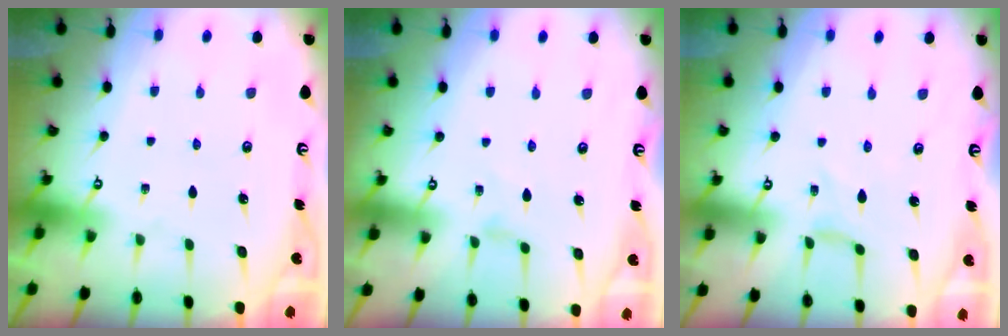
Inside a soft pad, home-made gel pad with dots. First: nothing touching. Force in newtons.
{"total": 0.6, "press": 0.5, "slide": 0.2}
{"total": 0.0}